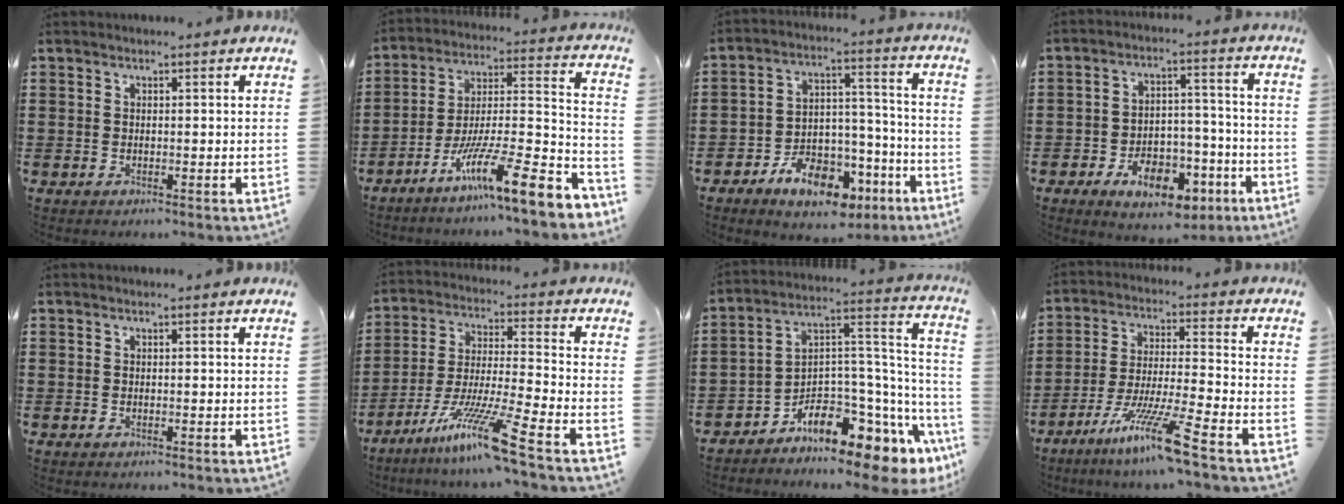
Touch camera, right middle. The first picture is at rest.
{"total": 12.9, "force": [-9.0, 0.7, 9.3], "torque": [-0.153, 0.001, -0.167]}
{"total": 9.8, "force": [-6.6, 4.9, 5.3], "torque": [-0.088, 0.034, -0.116]}
{"total": 9.3, "force": [-5.4, 4.9, 5.8], "torque": [-0.085, 0.022, -0.093]}
{"total": 0.0}
{"total": 11.0, "force": [-7.7, -0.2, 7.8], "torque": [-0.155, -0.005, -0.152]}
{"total": 8.2, "force": [-6.7, 2.7, 3.9], "torque": [-0.089, -0.026, -0.139]}
{"total": 10.4, "force": [-7.5, -0.3, 7.2], "torque": [-0.146, -0.011, -0.149]}